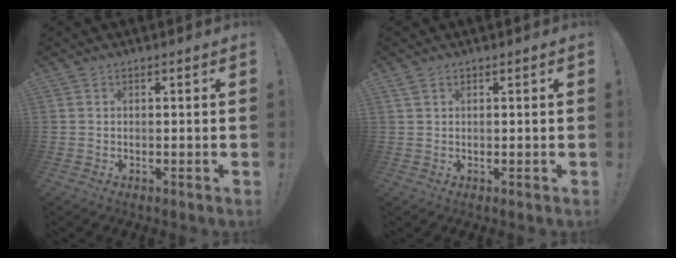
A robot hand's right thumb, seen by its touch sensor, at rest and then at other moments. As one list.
[{"total": 1.4, "force": [0.9, 0.6, 0.8], "torque": [-0.022, 0.003, 0.018]}]